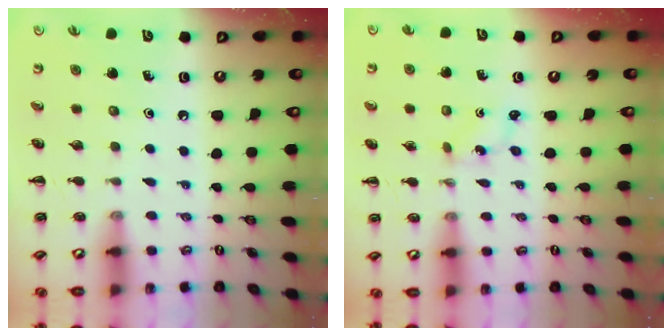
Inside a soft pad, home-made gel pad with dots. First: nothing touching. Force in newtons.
{"total": 0.0}